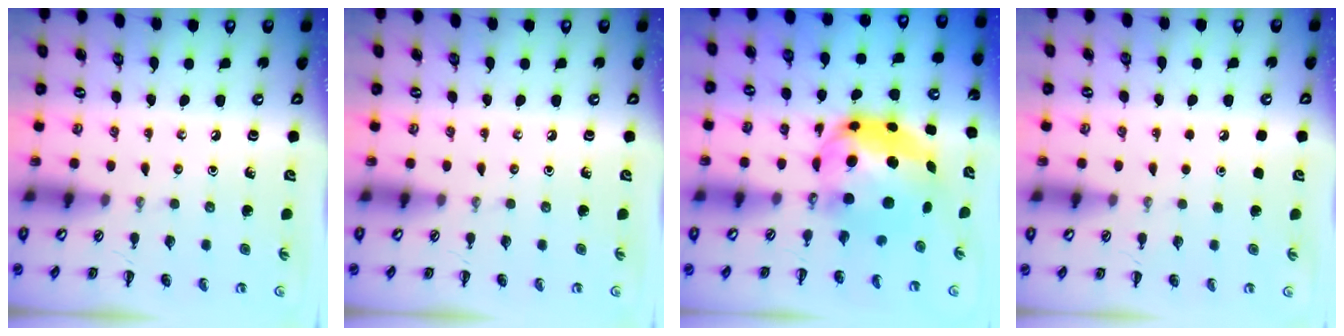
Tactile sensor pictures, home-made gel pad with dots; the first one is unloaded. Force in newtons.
{"total": 0.0}
{"total": 9.2, "press": 8.8, "slide": 2.5}
{"total": 1.7, "press": 1.6, "slide": 0.1}